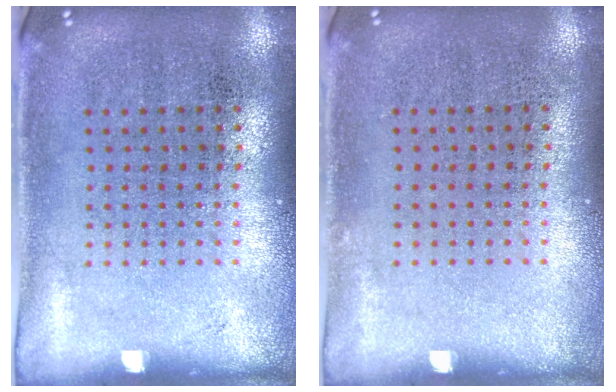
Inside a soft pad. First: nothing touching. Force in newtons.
{"total": 0.0}